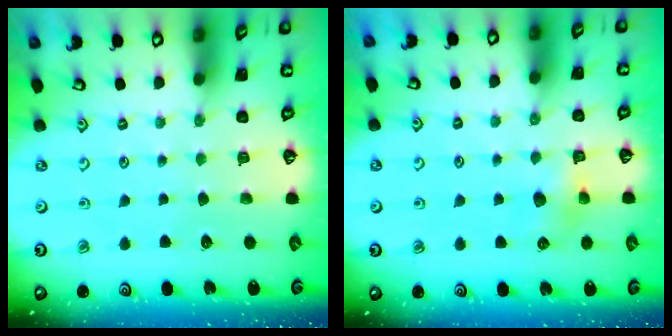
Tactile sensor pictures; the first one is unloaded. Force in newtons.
{"total": 5.5, "press": 5.5, "slide": 0.5}